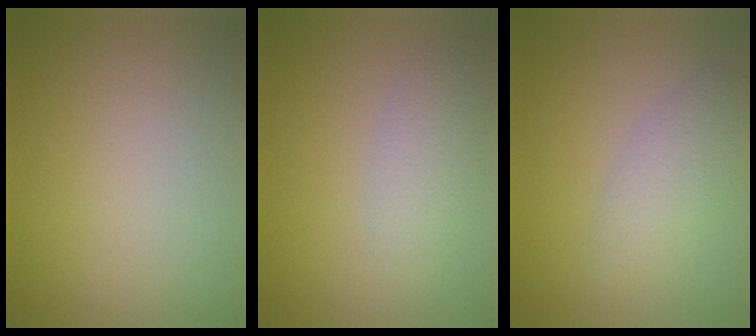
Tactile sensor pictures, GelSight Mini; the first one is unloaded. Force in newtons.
{"total": 2.5, "press": 2.5, "slide": 0.2}
{"total": 3.0, "press": 3.0, "slide": 0.1}